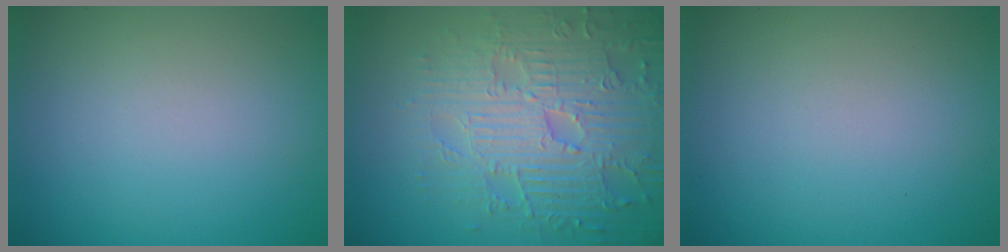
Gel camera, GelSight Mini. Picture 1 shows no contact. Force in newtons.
{"total": 7.4, "press": 5.8, "slide": 4.5}
{"total": 0.0}